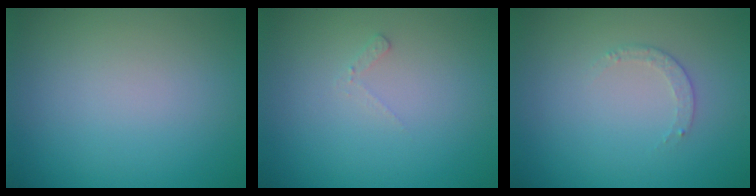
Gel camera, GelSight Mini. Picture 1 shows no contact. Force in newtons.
{"total": 0.8, "press": 0.8, "slide": 0.2}
{"total": 0.8, "press": 0.6, "slide": 0.6}